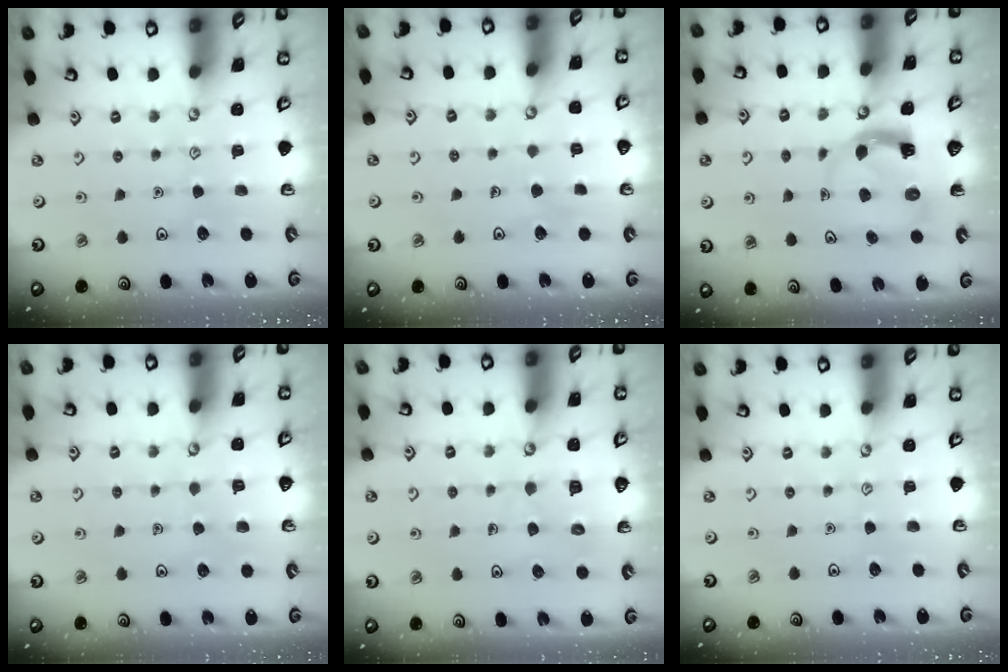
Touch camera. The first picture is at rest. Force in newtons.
{"total": 3.2, "press": 3.2, "slide": 0.2}
{"total": 4.2, "press": 4.2, "slide": 0.2}
{"total": 3.1, "press": 3.1, "slide": 0.3}
{"total": 5.9, "press": 5.9, "slide": 0.6}
{"total": 0.0}